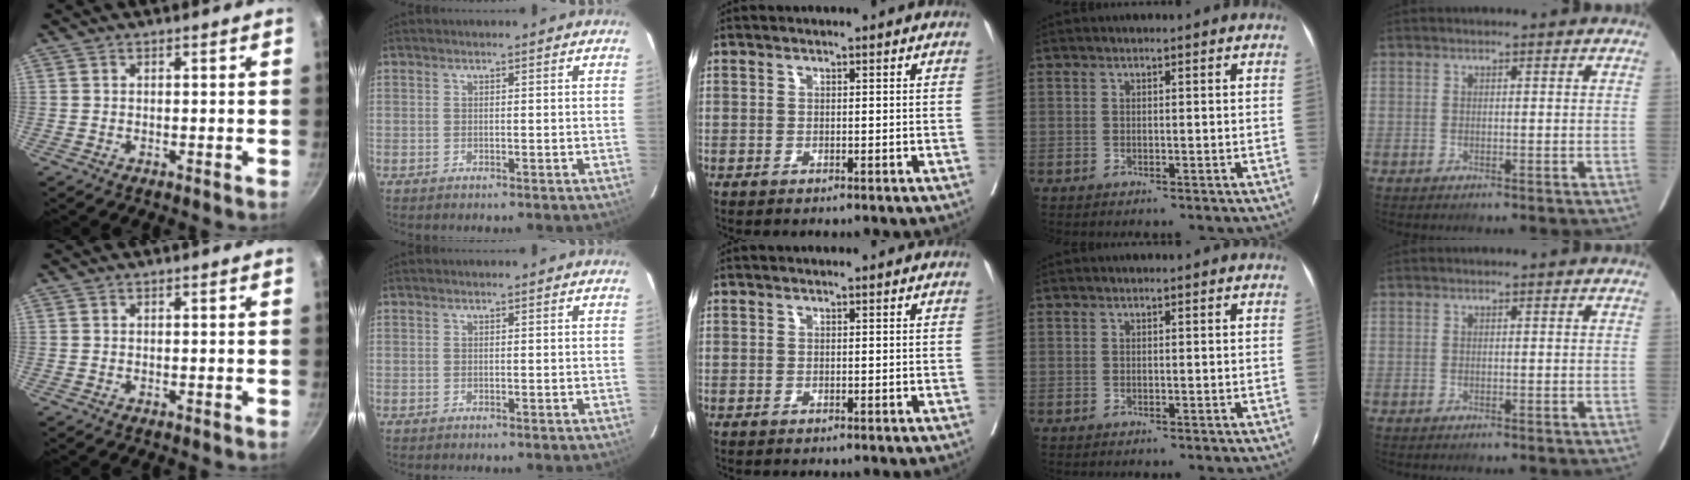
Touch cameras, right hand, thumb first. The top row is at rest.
{}